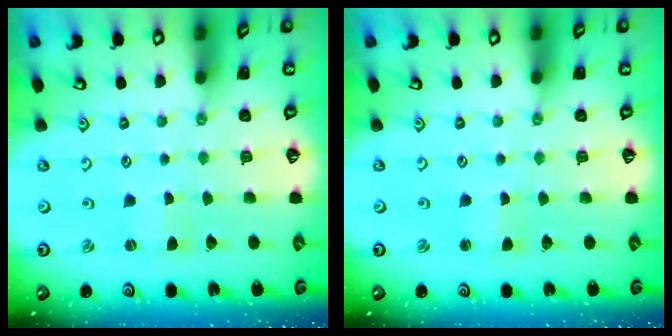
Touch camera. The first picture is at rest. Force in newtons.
{"total": 1.1, "press": 1.1, "slide": 0.2}